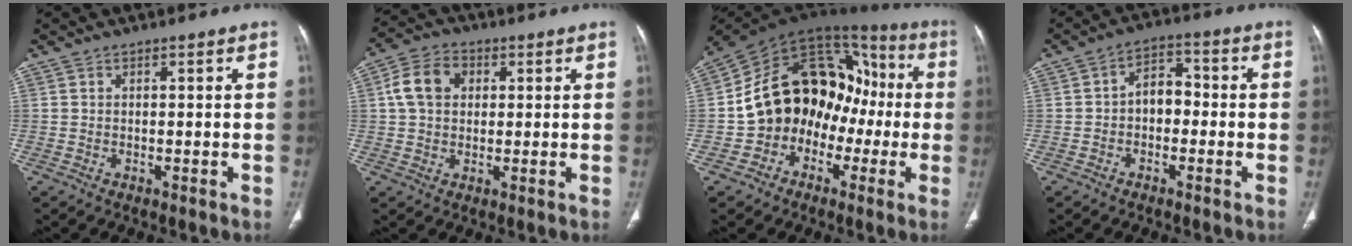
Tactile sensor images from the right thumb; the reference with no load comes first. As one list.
[{"total": 8.1, "force": [1.7, 6.1, 5.0], "torque": [-0.085, 0.013, 0.025]}, {"total": 19.6, "force": [-3.3, 14.7, 12.5], "torque": [-0.133, 0.083, -0.055]}, {"total": 5.7, "force": [-1.0, 4.1, 3.8], "torque": [-0.035, 0.028, -0.028]}]